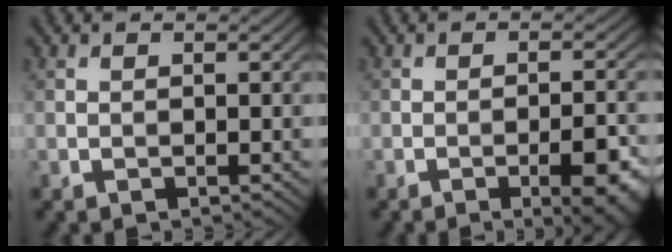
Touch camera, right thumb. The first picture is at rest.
{"total": 5.9, "force": [-2.8, 1.2, 5.0], "torque": [-0.077, 0.007, -0.033]}